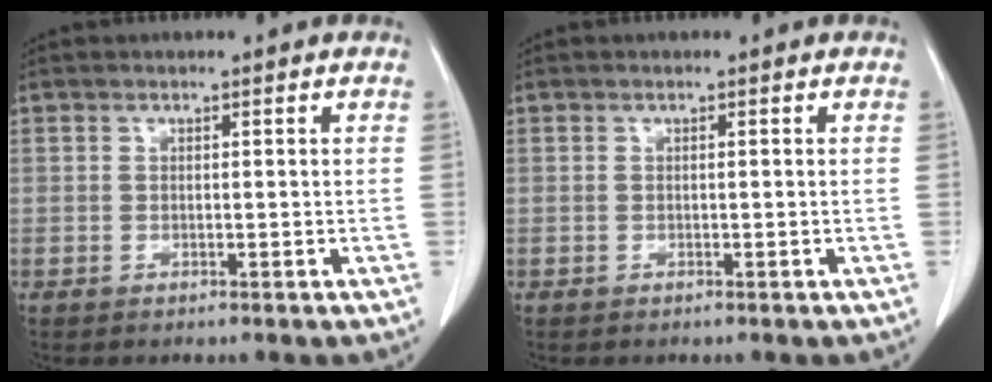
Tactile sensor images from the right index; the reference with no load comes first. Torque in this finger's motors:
{"motor_torque": [0.10, -0.03, -0.02, 0.01]}